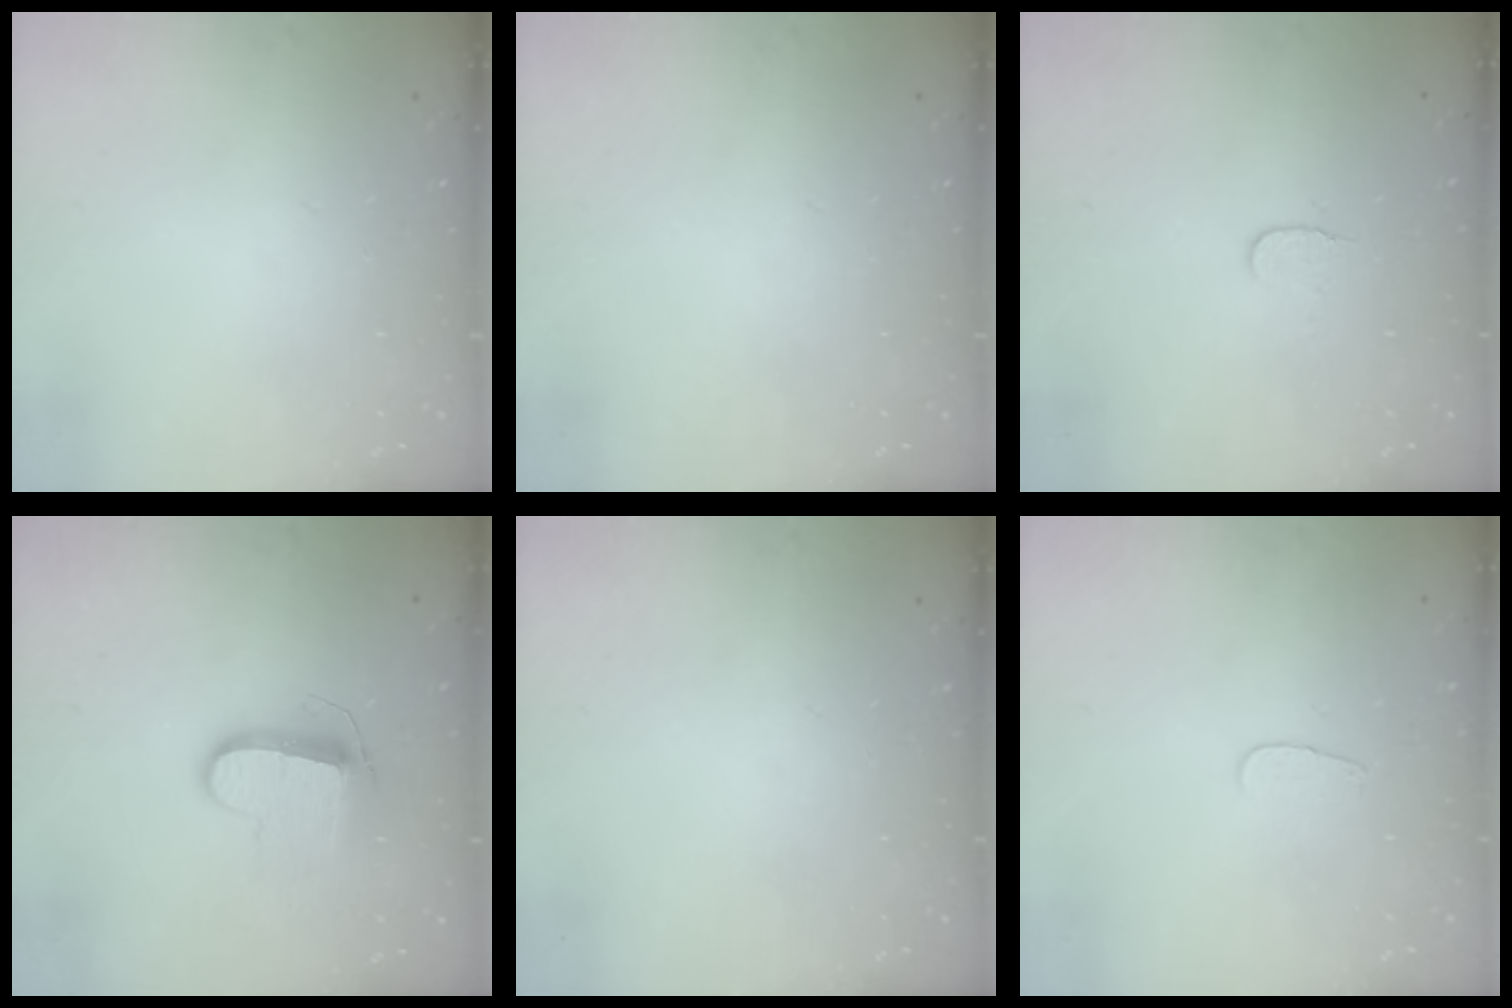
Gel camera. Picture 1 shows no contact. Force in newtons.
{"total": 0.0}
{"total": 4.9, "press": 4.9, "slide": 0.5}
{"total": 10.5, "press": 10.5, "slide": 0.4}
{"total": 0.0}
{"total": 3.4, "press": 3.4, "slide": 0.4}